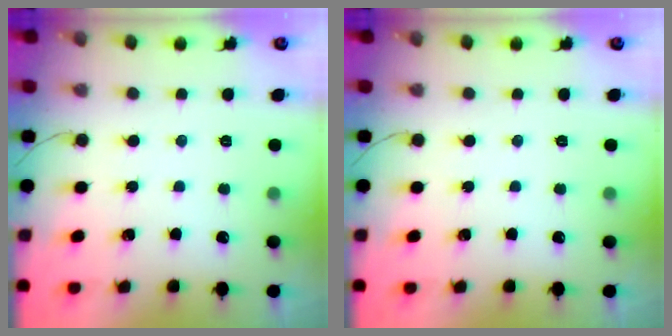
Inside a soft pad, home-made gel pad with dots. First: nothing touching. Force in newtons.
{"total": 0.0}